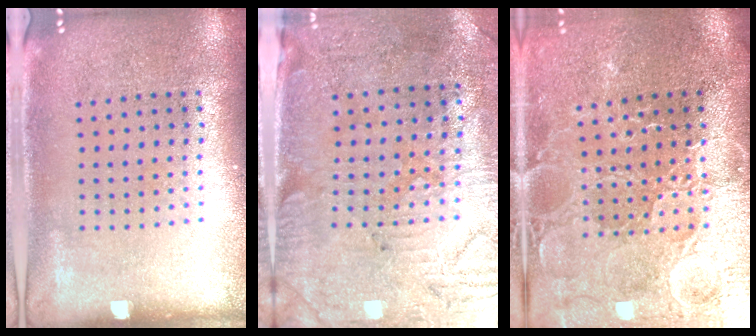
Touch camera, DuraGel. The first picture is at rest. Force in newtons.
{"total": 3.1, "press": 2.7, "slide": 1.6}
{"total": 3.8, "press": 3.7, "slide": 0.8}